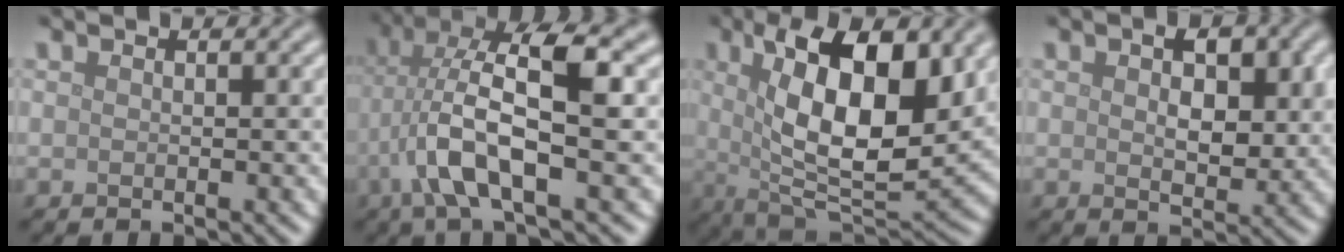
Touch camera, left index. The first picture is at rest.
{"total": 8.5, "force": [-0.9, 2.4, 8.1], "torque": [-0.165, 0.024, -0.023]}
{"total": 12.1, "force": [2.7, 4.9, 10.8], "torque": [-0.164, -0.003, 0.041]}
{"total": 4.5, "force": [1.0, 2.4, 3.6], "torque": [-0.048, -0.004, 0.018]}